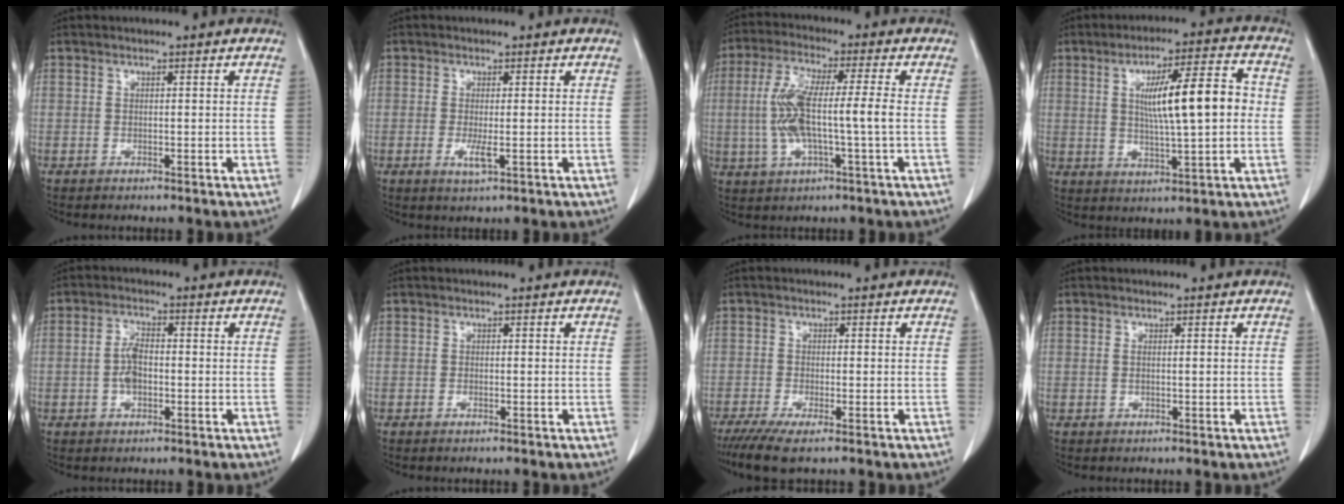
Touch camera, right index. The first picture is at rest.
{"total": 2.7, "force": [-0.7, 0.4, 2.6], "torque": [-0.049, -0.007, -0.010]}
{"total": 10.2, "force": [-0.8, 1.2, 10.1], "torque": [-0.212, 0.012, -0.017]}
{"total": 11.9, "force": [1.2, 1.6, 11.8], "torque": [-0.188, 0.016, 0.021]}
{"total": 3.8, "force": [-0.7, 1.8, 3.3], "torque": [-0.070, 0.005, -0.016]}
{"total": 0.5, "force": [-0.4, 0.1, 0.4], "torque": [-0.010, -0.001, -0.004]}
{"total": 5.1, "force": [-3.6, 0.6, 3.6], "torque": [-0.063, -0.014, -0.061]}
{"total": 1.1, "force": [0.0, 0.2, 1.1], "torque": [-0.024, 0.003, 0.004]}